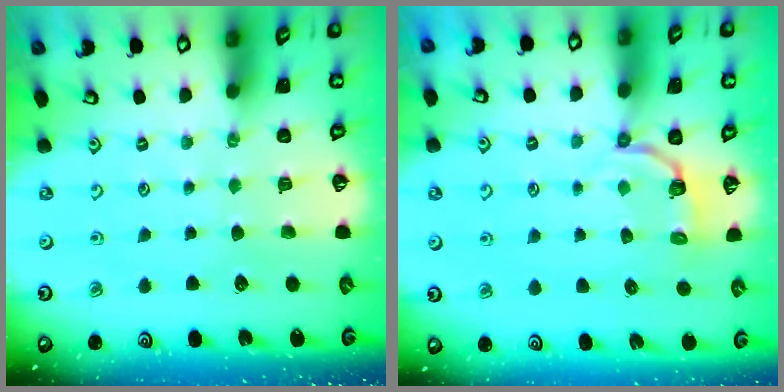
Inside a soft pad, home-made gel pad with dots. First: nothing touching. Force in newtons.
{"total": 3.5, "press": 1.7, "slide": 3.1}